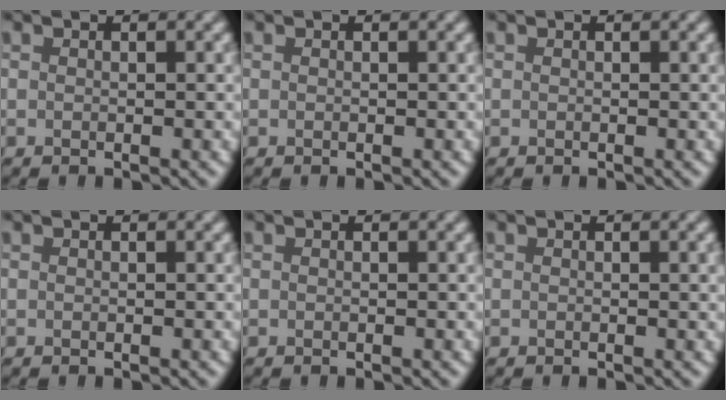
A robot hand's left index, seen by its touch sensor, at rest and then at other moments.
{"total": 0.0}
{"total": 0.0}
{"total": 0.0}
{"total": 0.0}
{"total": 0.6, "force": [0.1, 0.1, 0.6], "torque": [-0.007, 0.002, 0.001]}